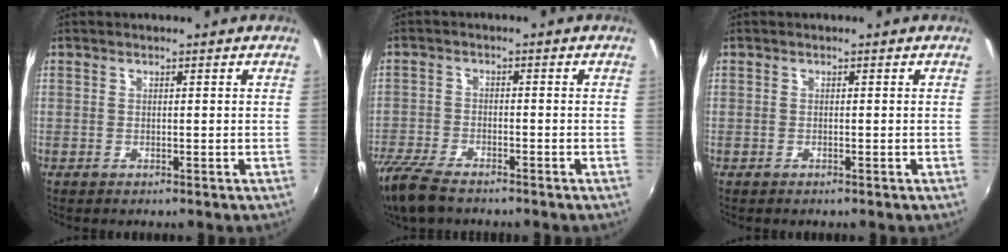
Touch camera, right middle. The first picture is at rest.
{"total": 10.7, "force": [-8.5, 3.7, 5.4], "torque": [-0.146, -0.035, -0.163]}
{"total": 0.0}